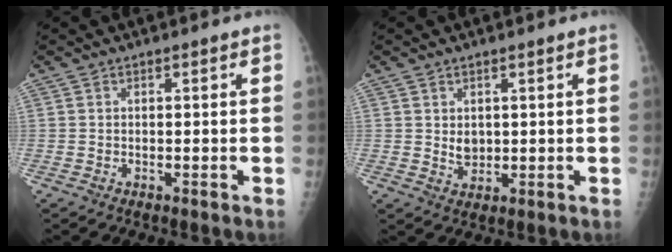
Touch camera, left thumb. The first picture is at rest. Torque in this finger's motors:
{"motor_torque": [-0.03, -0.05, 0.18, 0.02, 0.01]}